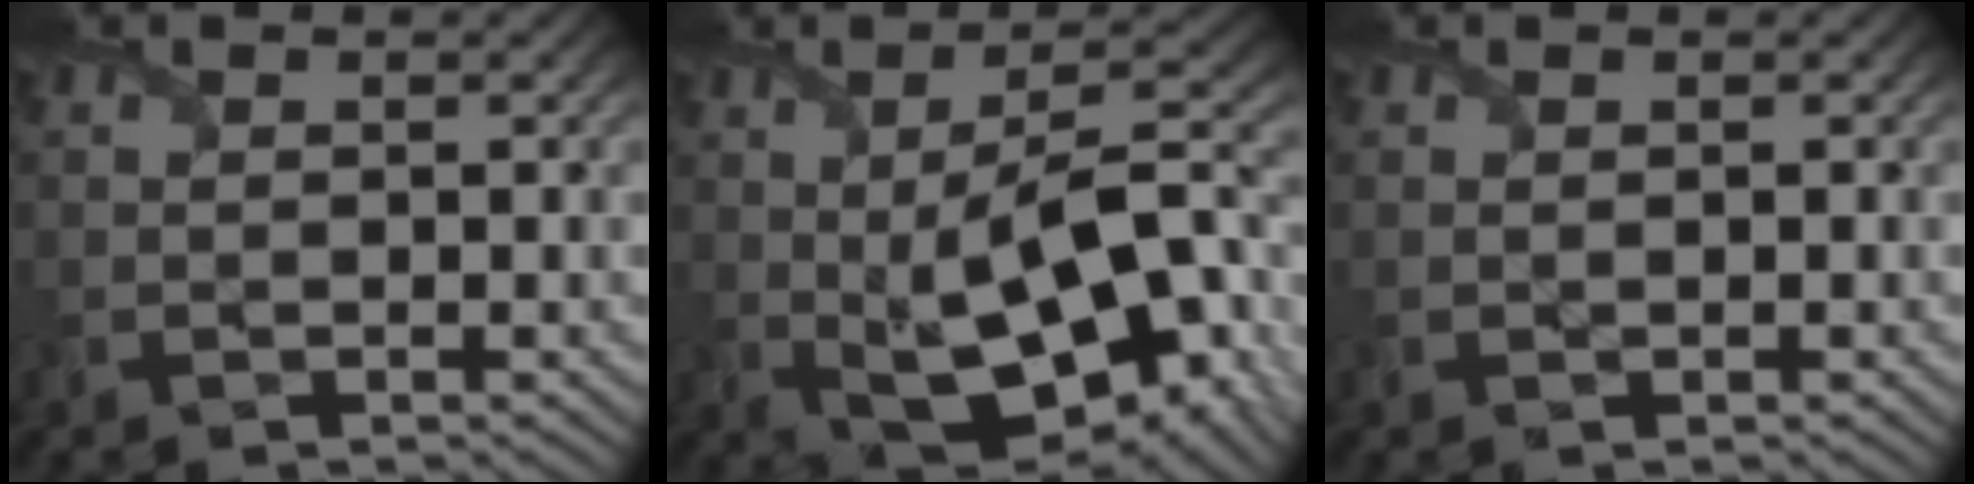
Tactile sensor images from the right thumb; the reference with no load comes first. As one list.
[{"total": 17.3, "force": [-2.0, 7.8, 15.3], "torque": [-0.232, 0.003, -0.026]}, {"total": 0.0}]